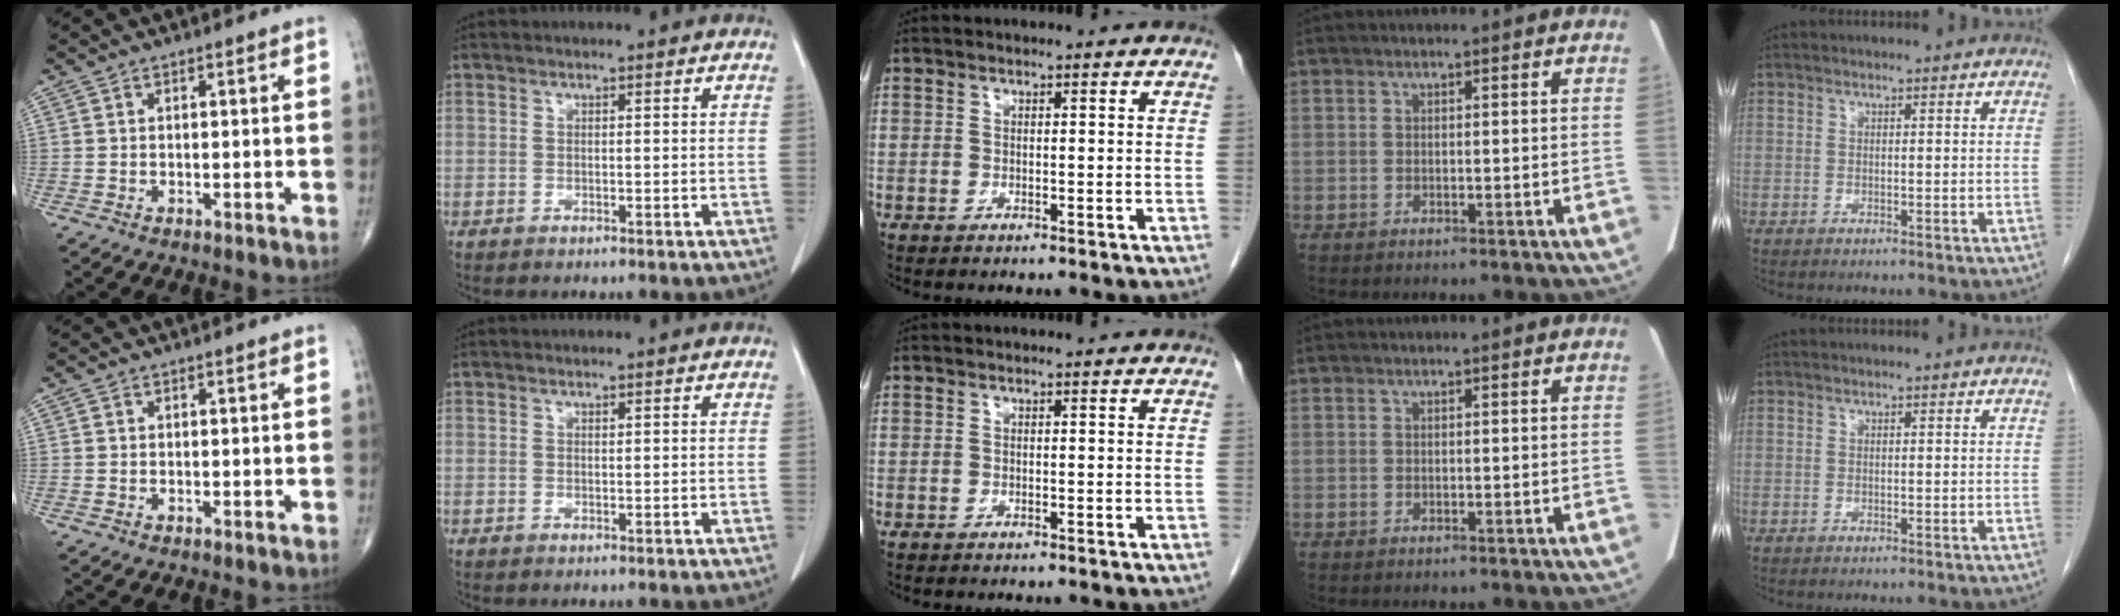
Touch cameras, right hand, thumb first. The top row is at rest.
{}